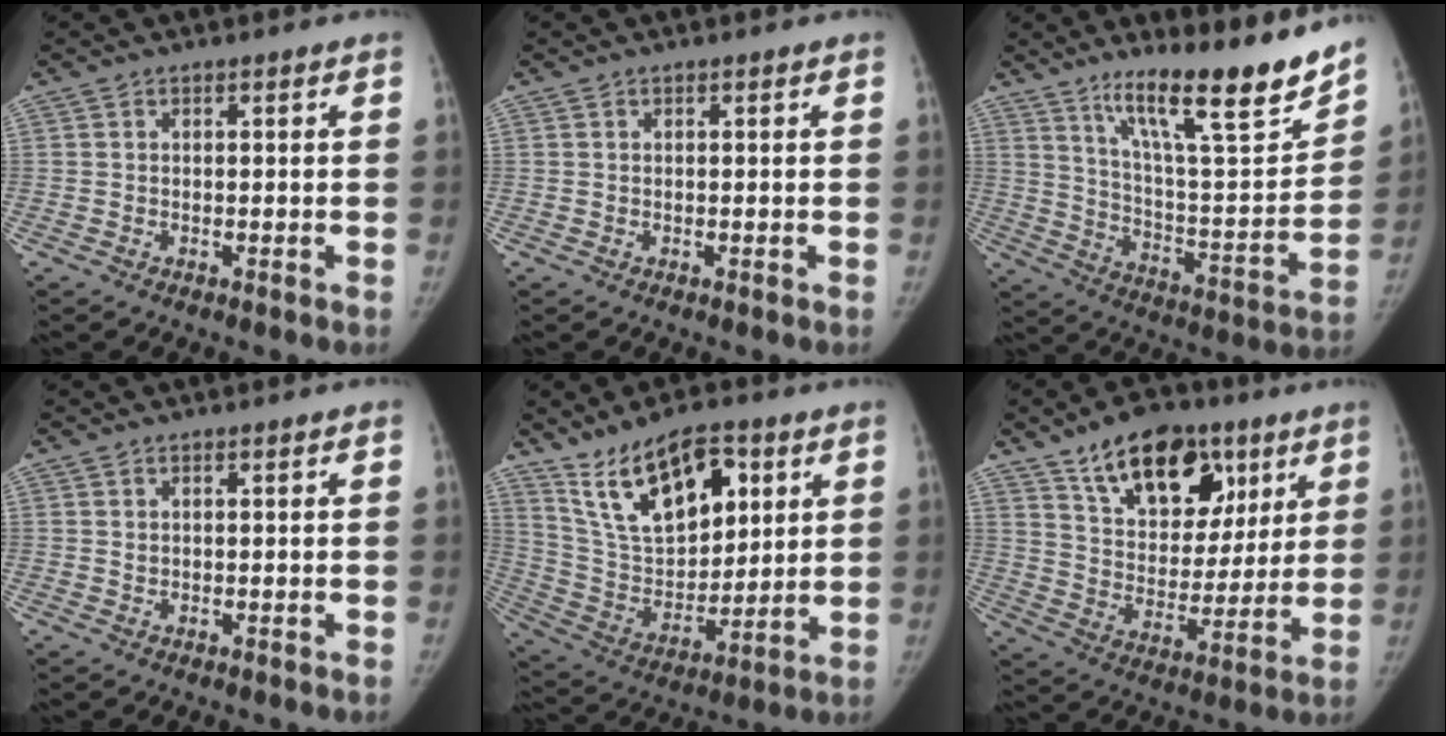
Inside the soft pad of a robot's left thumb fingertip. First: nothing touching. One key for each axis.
{"total": 0.0}
{"total": 21.3, "fx": 16.0, "fy": 3.0, "fz": 13.7, "tx": -0.181, "ty": -0.097, "tz": 0.267}
{"total": 0.7, "fx": 0.5, "fy": 0.4, "fz": 0.2, "tx": 0.001, "ty": -0.004, "tz": 0.009}
{"total": 18.5, "fx": 9.7, "fy": 9.5, "fz": 12.6, "tx": -0.169, "ty": -0.039, "tz": 0.190}
{"total": 20.5, "fx": 11.6, "fy": 11.9, "fz": 12.0, "tx": -0.141, "ty": -0.039, "tz": 0.192}